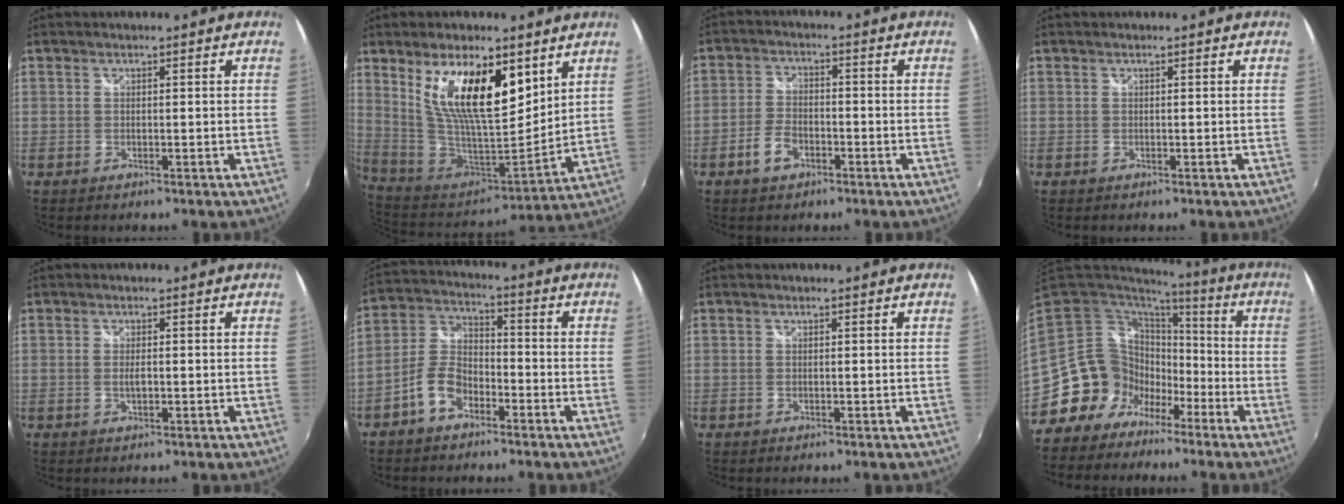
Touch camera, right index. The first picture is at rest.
{"total": 19.2, "force": [8.2, 7.3, 15.7], "torque": [-0.289, -0.006, 0.160]}
{"total": 5.1, "force": [-2.8, 2.9, 3.1], "torque": [-0.071, 0.004, -0.050]}
{"total": 0.0}
{"total": 1.6, "force": [-0.2, 0.6, 1.5], "torque": [-0.027, -0.002, -0.004]}
{"total": 7.7, "force": [-4.7, 4.1, 4.5], "torque": [-0.104, 0.019, -0.093]}
{"total": 0.0}
{"total": 14.7, "force": [-7.4, 12.0, 4.0], "torque": [-0.099, 0.029, -0.127]}